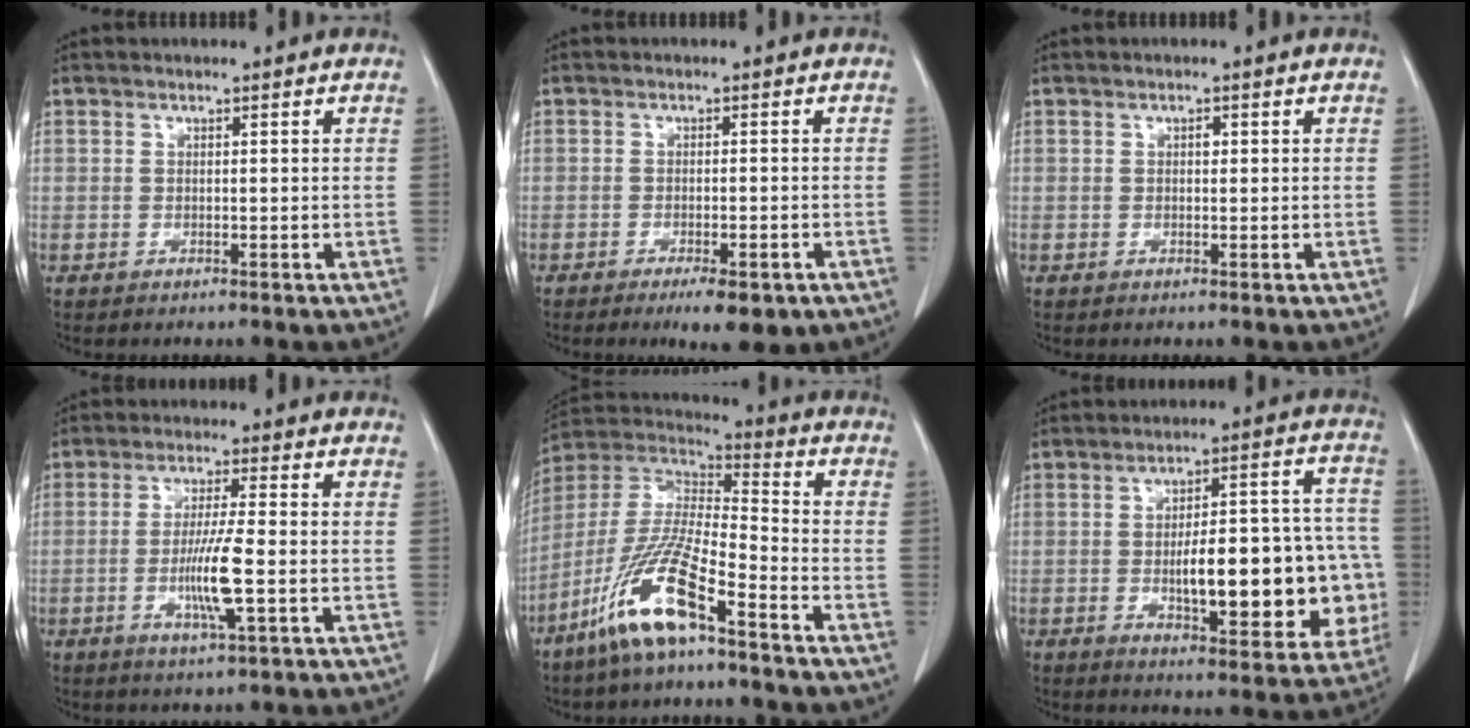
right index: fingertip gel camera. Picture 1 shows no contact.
{"total": 5.5, "force": [-3.3, 1.3, 4.2], "torque": [-0.052, -0.008, -0.041]}
{"total": 0.8, "force": [0.2, 0.5, 0.6], "torque": [-0.008, 0.002, 0.001]}
{"total": 7.6, "force": [-1.8, 0.0, 7.4], "torque": [-0.140, -0.010, -0.033]}
{"total": 14.5, "force": [-8.7, 1.9, 11.5], "torque": [-0.242, -0.020, -0.170]}
{"total": 19.4, "force": [-3.3, 5.8, 18.2], "torque": [-0.196, 0.037, -0.028]}